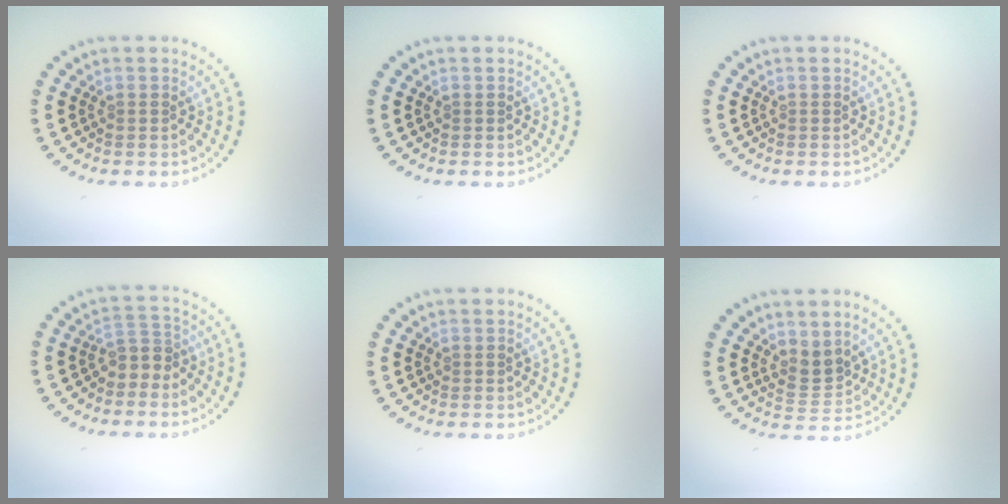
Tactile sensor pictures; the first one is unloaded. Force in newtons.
{"total": 0.0}
{"total": 0.0}
{"total": 2.1, "press": 1.6, "slide": 1.5}
{"total": 0.0}
{"total": 2.2, "press": 1.6, "slide": 1.5}